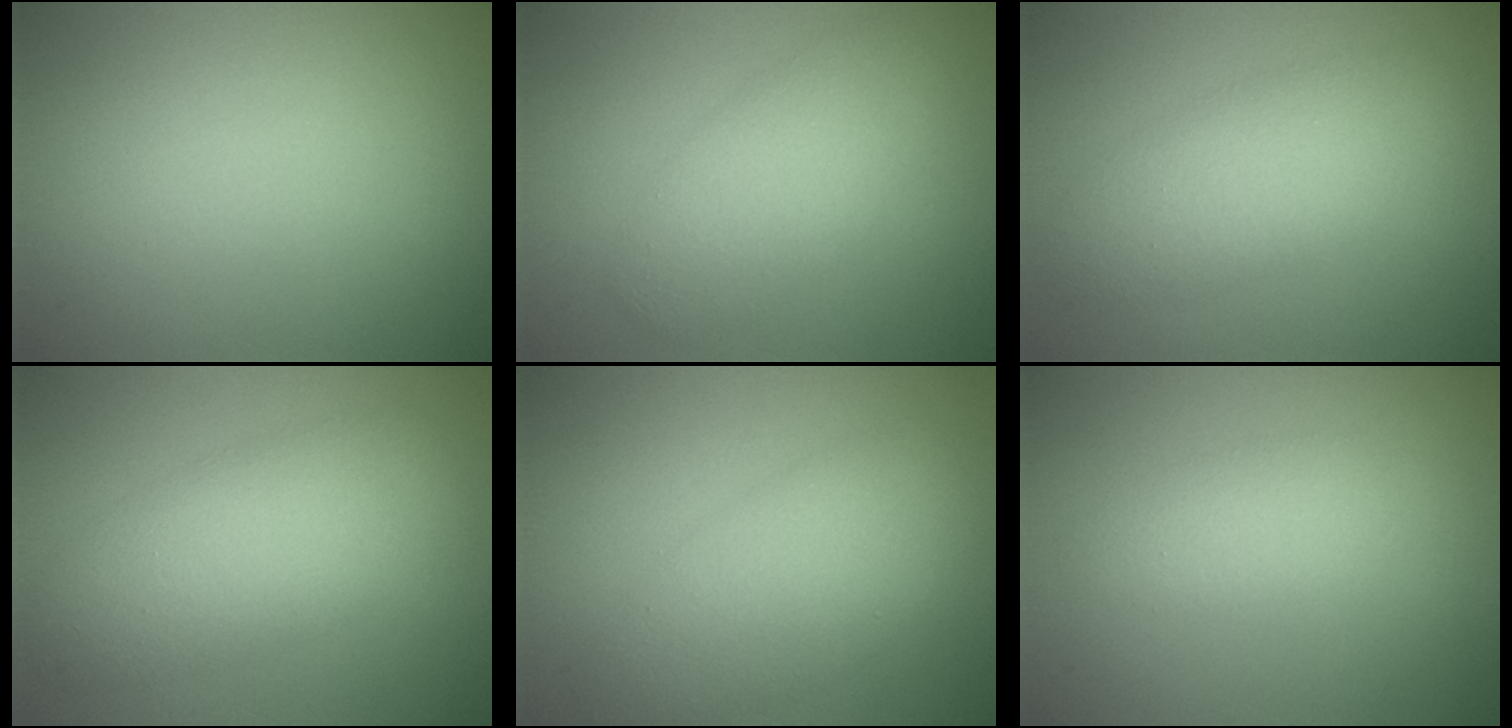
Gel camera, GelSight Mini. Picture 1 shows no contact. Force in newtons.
{"total": 4.1, "press": 4.0, "slide": 0.4}
{"total": 4.6, "press": 4.6, "slide": 0.2}
{"total": 6.1, "press": 6.1, "slide": 0.2}
{"total": 5.6, "press": 5.6, "slide": 0.0}
{"total": 2.5, "press": 2.5, "slide": 0.1}